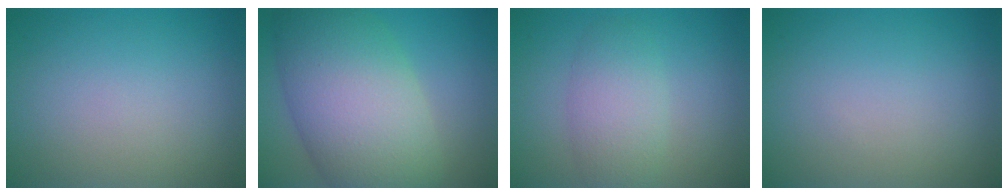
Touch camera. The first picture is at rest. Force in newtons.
{"total": 12.1, "press": 12.1, "slide": 0.8}
{"total": 3.7, "press": 3.7, "slide": 0.1}
{"total": 0.0}